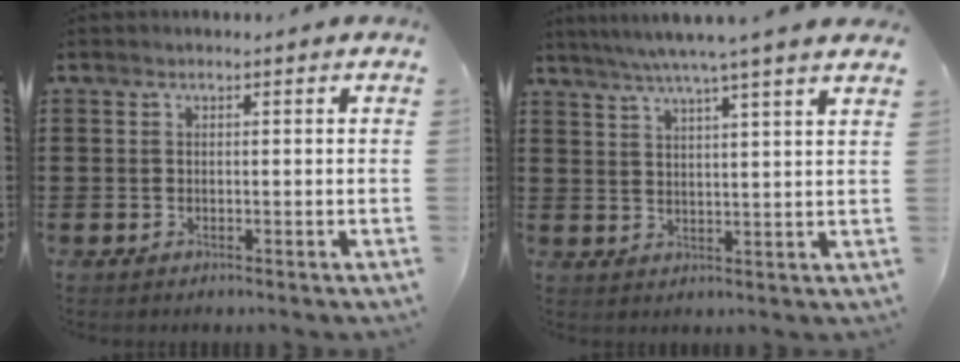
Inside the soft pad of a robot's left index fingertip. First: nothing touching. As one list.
[{"total": 5.4, "force": [4.4, -0.9, 3.0], "torque": [-0.070, -0.016, 0.075]}]